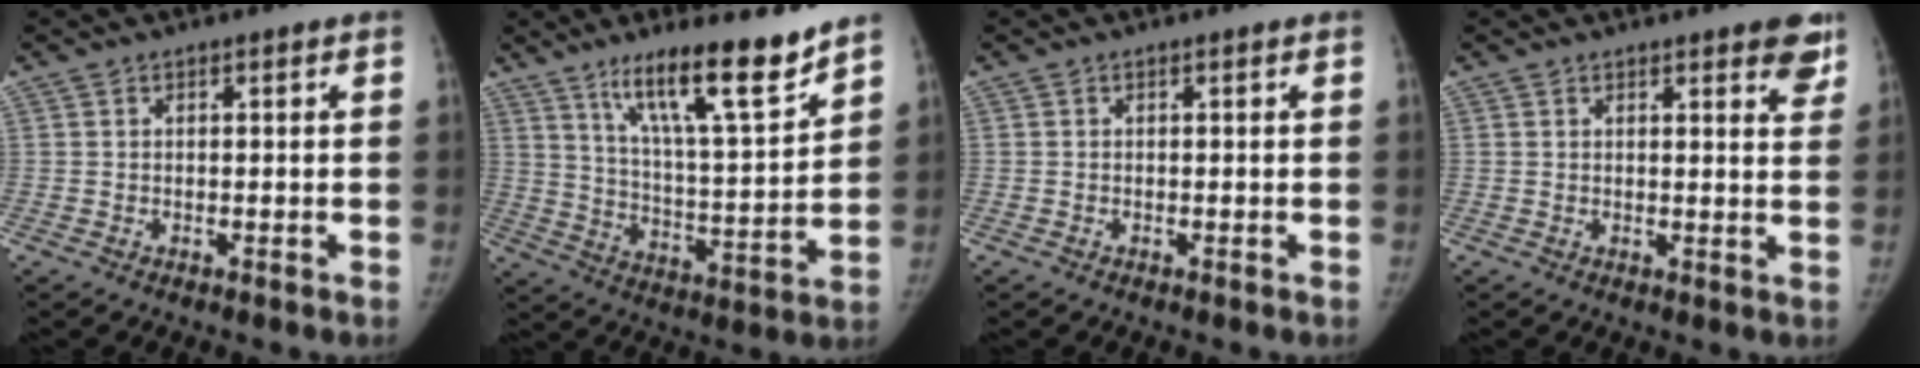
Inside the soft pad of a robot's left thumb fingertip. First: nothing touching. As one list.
[{"total": 16.3, "force": [11.6, 2.7, 11.2], "torque": [-0.165, -0.078, 0.199]}, {"total": 0.0}, {"total": 6.2, "force": [4.0, 1.9, 4.3], "torque": [-0.027, -0.016, 0.042]}]